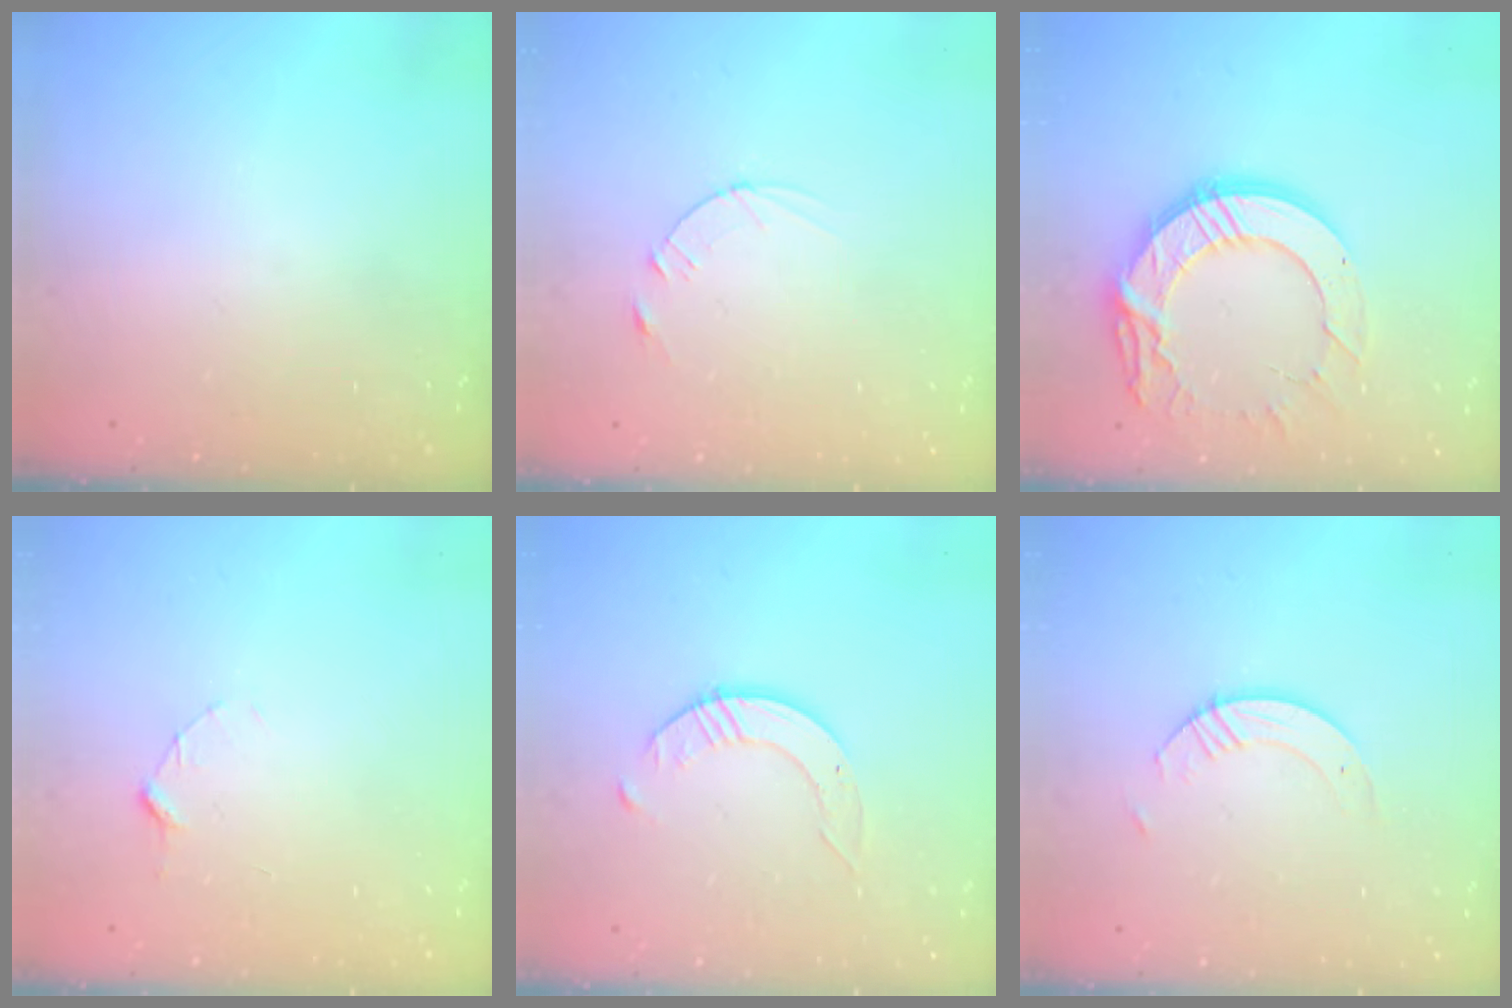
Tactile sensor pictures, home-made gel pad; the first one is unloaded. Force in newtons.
{"total": 2.5, "press": 2.5, "slide": 0.3}
{"total": 15.1, "press": 15.1, "slide": 0.9}
{"total": 2.9, "press": 2.9, "slide": 0.3}
{"total": 3.4, "press": 3.3, "slide": 0.4}
{"total": 4.3, "press": 4.2, "slide": 0.3}